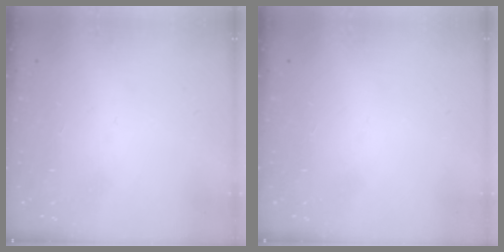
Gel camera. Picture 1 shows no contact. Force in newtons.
{"total": 0.0}